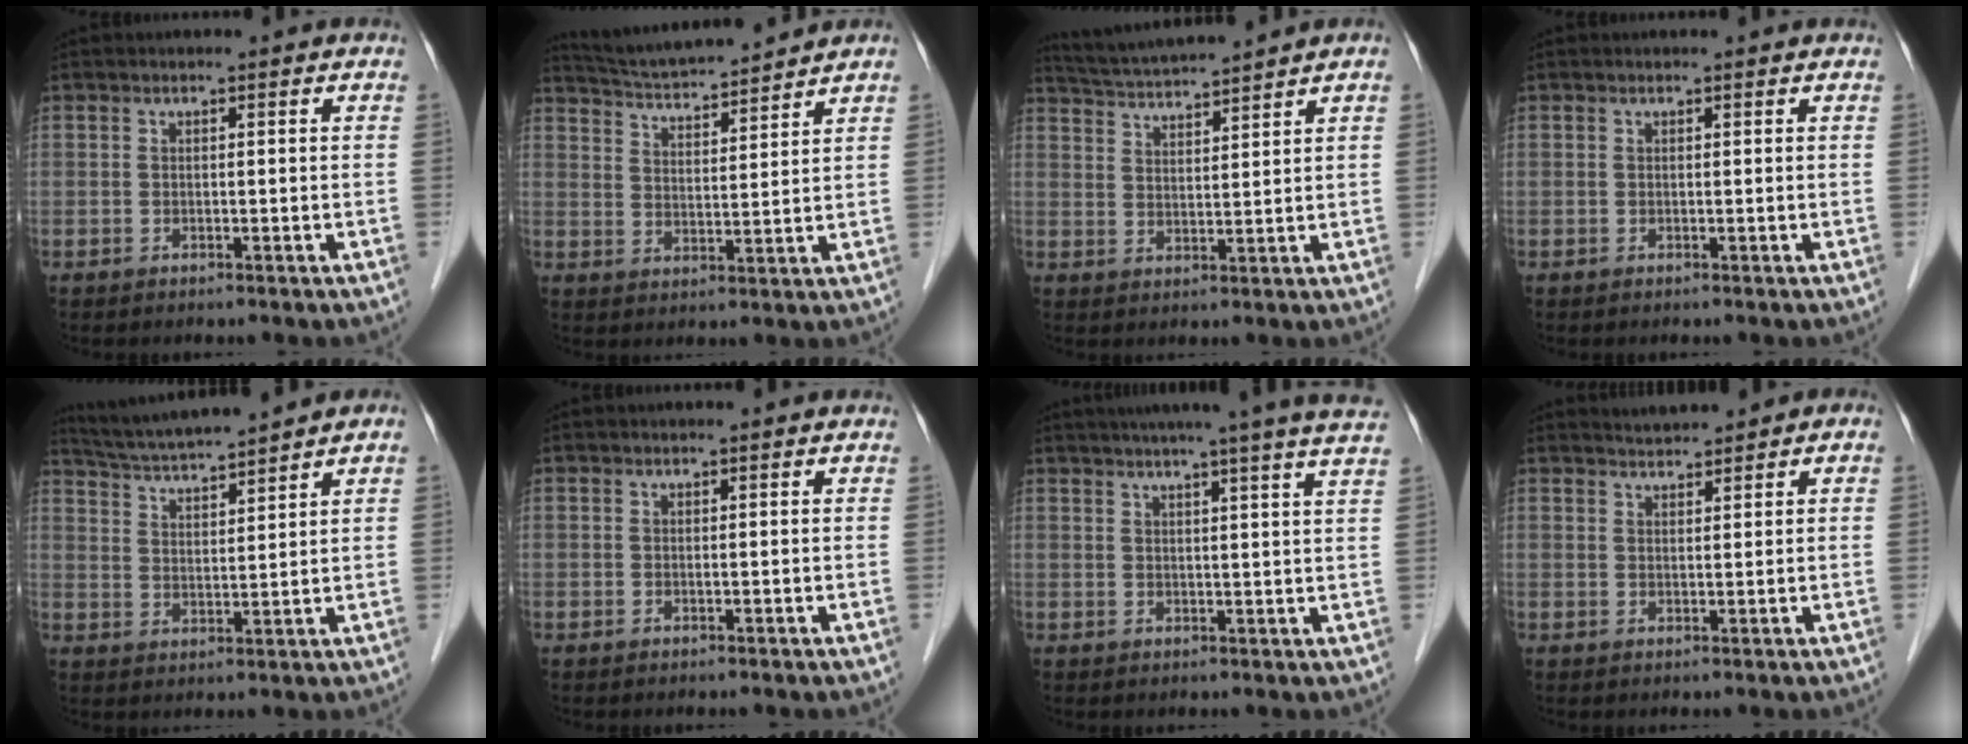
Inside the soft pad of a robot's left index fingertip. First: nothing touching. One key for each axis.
{"total": 11.1, "fx": 10.6, "fy": 0.3, "fz": 3.5, "tx": -0.069, "ty": 0.017, "tz": 0.177}
{"total": 8.1, "fx": 7.7, "fy": -1.1, "fz": 2.3, "tx": -0.051, "ty": 0.019, "tz": 0.138}
{"total": 1.2, "fx": 1.2, "fy": 0.1, "fz": 0.2, "tx": -0.010, "ty": 0.014, "tz": 0.013}
{"total": 8.7, "fx": 8.1, "fy": -0.7, "fz": 3.2, "tx": -0.062, "ty": 0.020, "tz": 0.148}
{"total": 0.0}
{"total": 17.4, "fx": 14.8, "fy": -1.6, "fz": 9.1, "tx": -0.141, "ty": -0.006, "tz": 0.177}
{"total": 2.1, "fx": 2.0, "fy": 0.4, "fz": 0.5, "tx": -0.008, "ty": 0.014, "tz": 0.036}